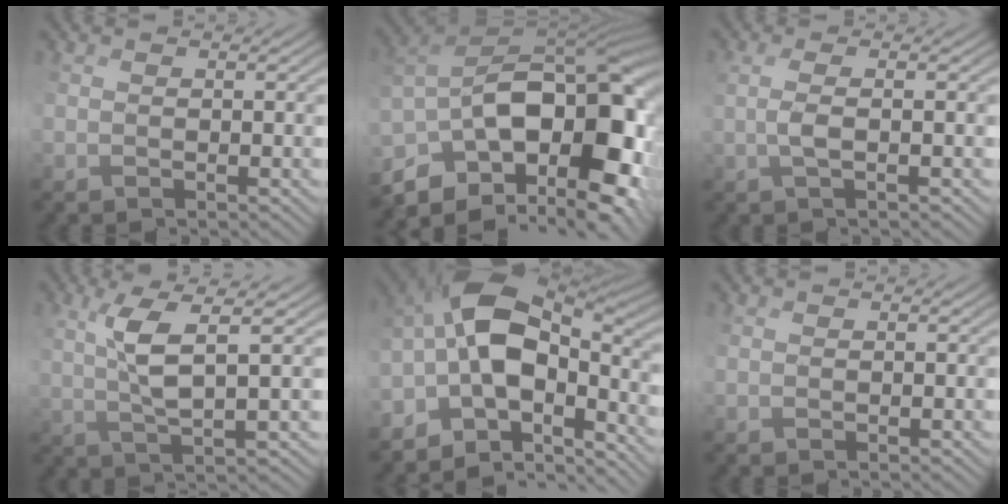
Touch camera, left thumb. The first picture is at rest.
{"total": 17.5, "force": [-3.9, 9.8, 14.0], "torque": [-0.248, -0.004, -0.049]}
{"total": 1.7, "force": [0.8, -1.0, 1.2], "torque": [-0.013, 0.016, 0.012]}
{"total": 5.3, "force": [3.0, -0.7, 4.3], "torque": [-0.088, 0.018, 0.069]}
{"total": 12.6, "force": [-2.7, 6.1, 10.7], "torque": [-0.211, 0.027, -0.055]}
{"total": 0.0}